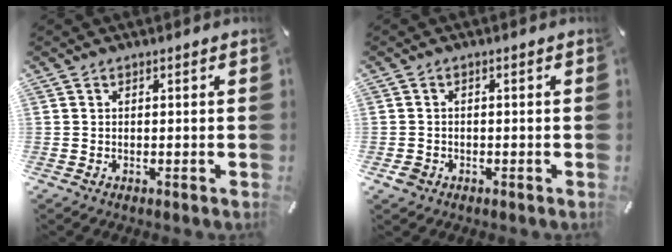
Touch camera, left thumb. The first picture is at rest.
{"total": 2.1, "force": [-0.9, 1.7, 0.9], "torque": [-0.015, 0.005, -0.018]}